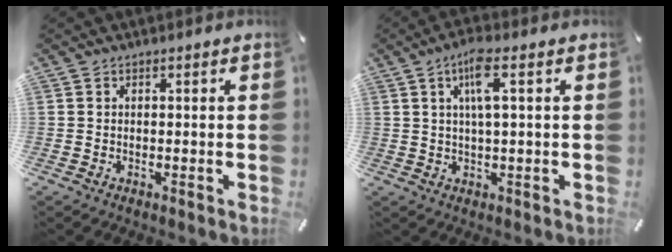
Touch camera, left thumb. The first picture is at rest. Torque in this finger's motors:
{"motor_torque": [0.11, -0.10, 0.14, 0.01, 0.01]}